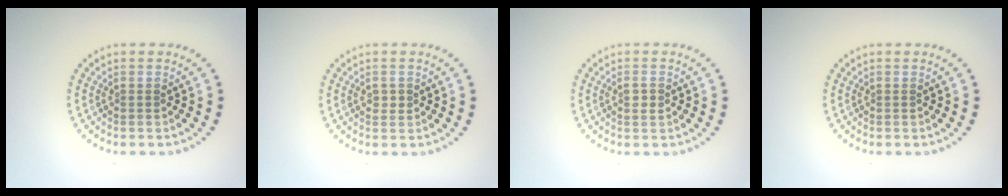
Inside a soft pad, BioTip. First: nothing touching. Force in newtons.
{"total": 1.1, "press": 1.1, "slide": 0.1}
{"total": 1.1, "press": 1.0, "slide": 0.3}
{"total": 0.0}